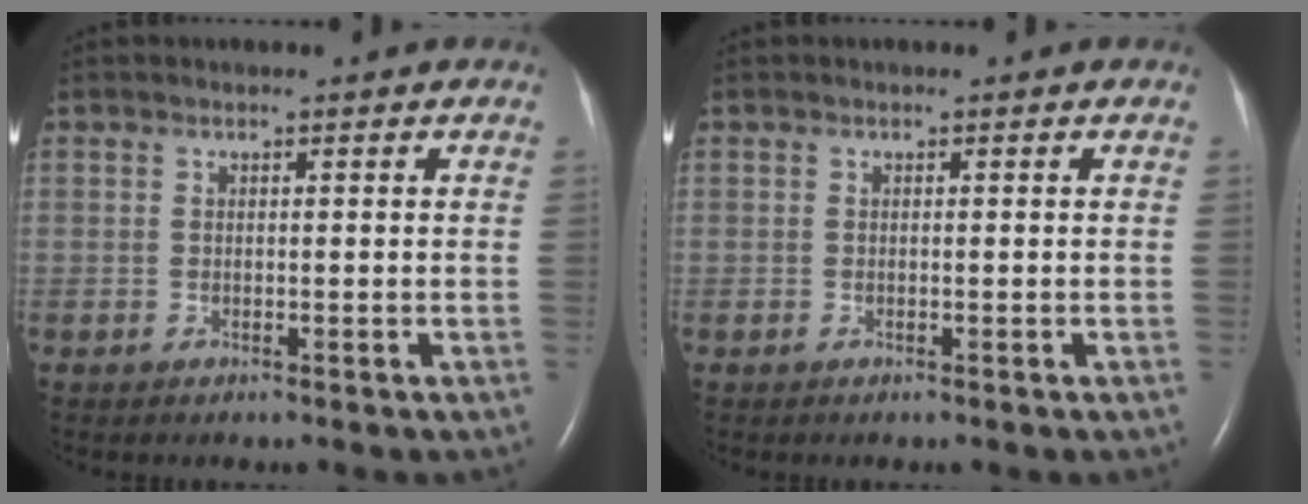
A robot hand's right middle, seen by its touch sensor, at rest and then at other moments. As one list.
[{"total": 0.0}]